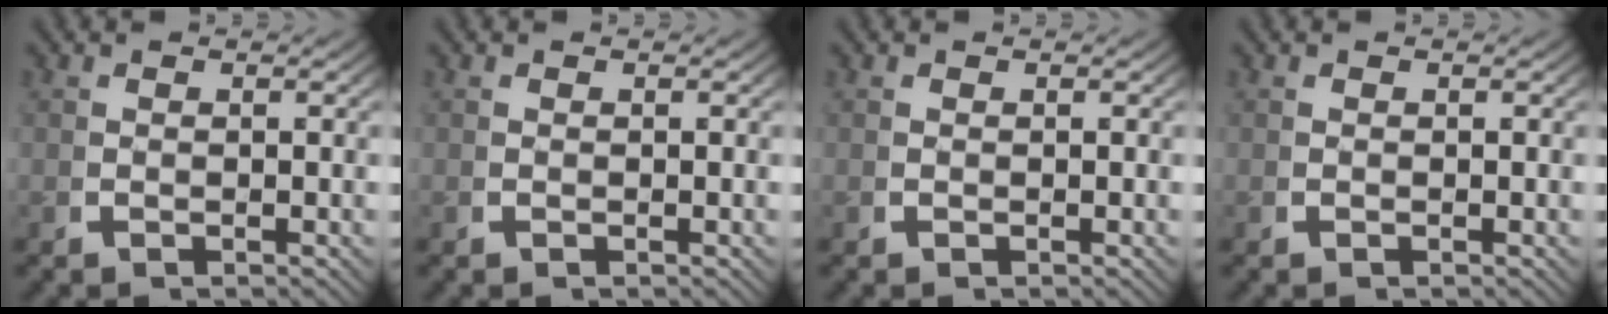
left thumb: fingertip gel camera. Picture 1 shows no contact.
{"total": 0.0}
{"total": 0.0}
{"total": 0.0}